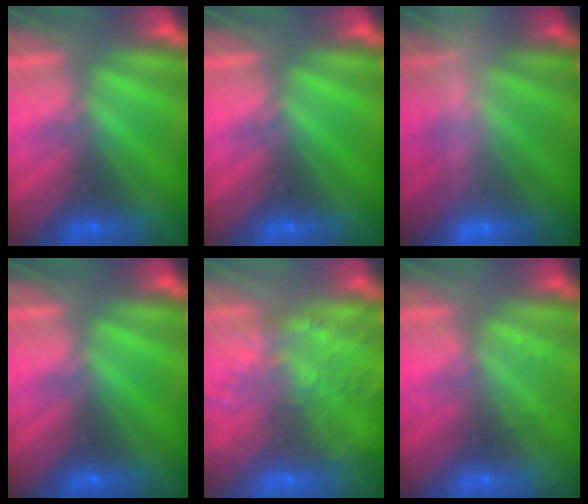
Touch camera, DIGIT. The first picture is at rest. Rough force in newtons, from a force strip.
{"total": 0.0}
{"total": 2.5}
{"total": 0.0}
{"total": 5.6}
{"total": 2.1}